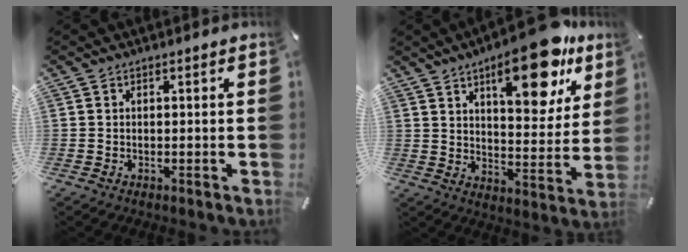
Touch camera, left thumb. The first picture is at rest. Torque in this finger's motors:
{"motor_torque": [3.30, 1.71, 2.04, -0.73, 0.56]}